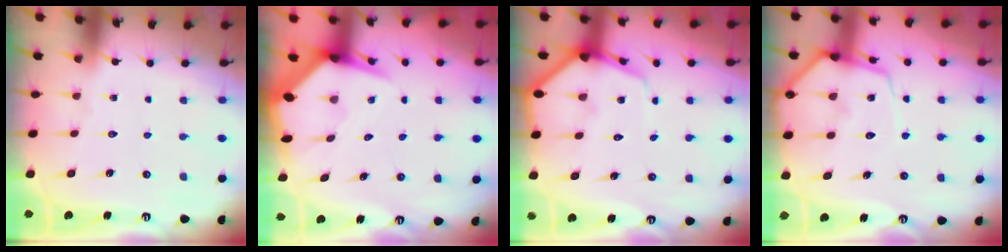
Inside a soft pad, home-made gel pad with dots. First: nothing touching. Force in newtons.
{"total": 5.4, "press": 5.4, "slide": 0.6}
{"total": 7.3, "press": 7.3, "slide": 0.7}
{"total": 9.9, "press": 9.8, "slide": 1.1}